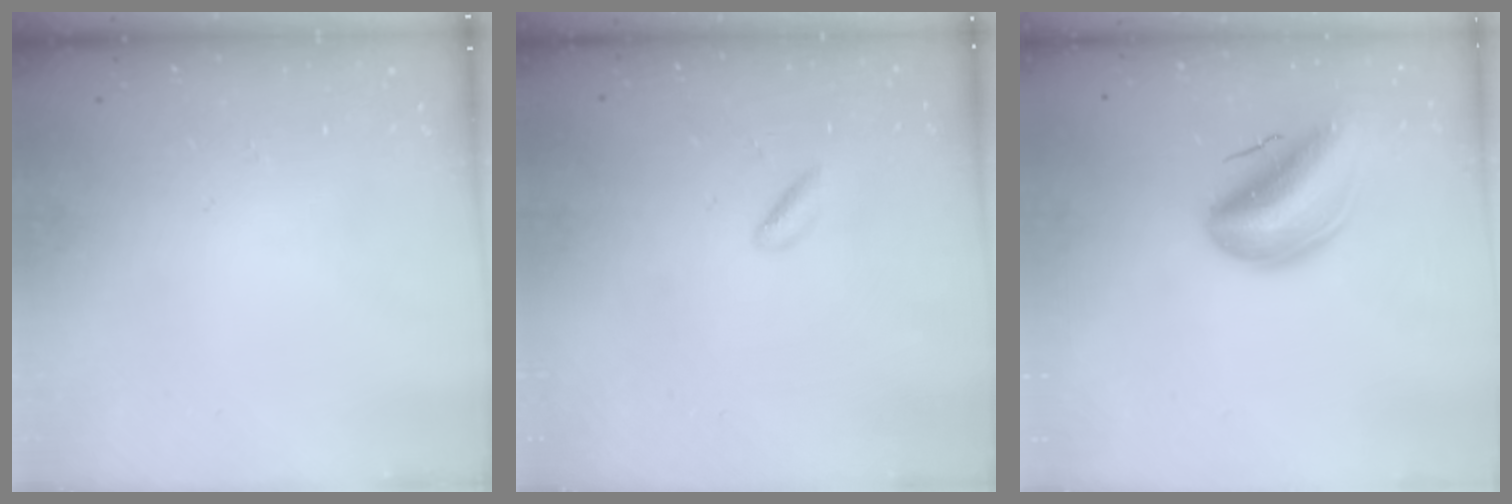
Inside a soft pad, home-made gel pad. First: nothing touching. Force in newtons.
{"total": 2.8, "press": 2.6, "slide": 0.9}
{"total": 14.8, "press": 14.3, "slide": 4.0}